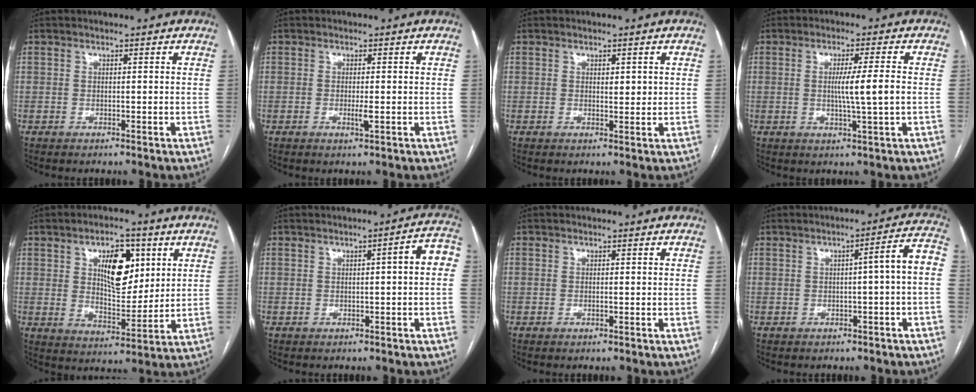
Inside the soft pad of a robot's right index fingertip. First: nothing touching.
{"total": 1.5, "force": [-0.3, 0.1, 1.5], "torque": [-0.027, -0.004, -0.004]}
{"total": 1.4, "force": [0.5, 0.7, 1.2], "torque": [-0.015, -0.003, 0.008]}
{"total": 5.6, "force": [-0.1, -0.8, 5.5], "torque": [-0.093, -0.008, -0.001]}
{"total": 10.4, "force": [3.8, 4.6, 8.5], "torque": [-0.135, 0.008, 0.068]}
{"total": 4.4, "force": [0.0, 0.5, 4.4], "torque": [-0.047, 0.014, -0.004]}
{"total": 0.0}
{"total": 5.6, "force": [-0.8, 0.0, 5.6], "torque": [-0.065, 0.021, -0.011]}